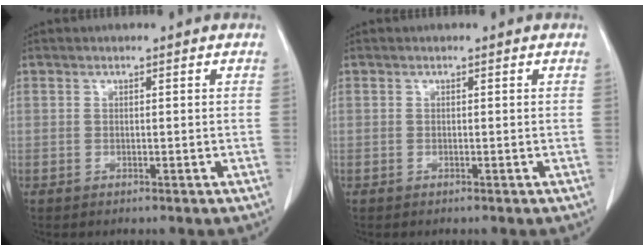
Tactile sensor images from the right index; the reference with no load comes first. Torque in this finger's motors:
{"motor_torque": [-0.01, 0.02, 0.00, 0.00]}